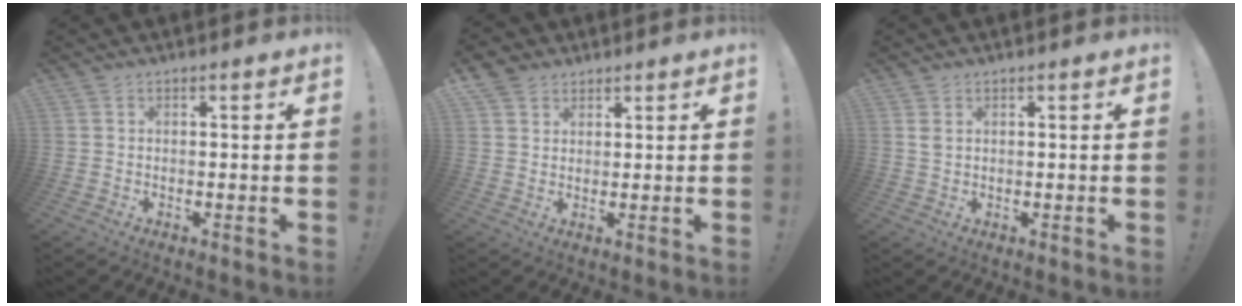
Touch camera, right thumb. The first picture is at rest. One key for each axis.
{"total": 4.4, "fx": 3.0, "fy": 3.0, "fz": 1.1, "tx": -0.019, "ty": -0.013, "tz": 0.059}
{"total": 1.7, "fx": 0.7, "fy": 1.0, "fz": 1.1, "tx": -0.018, "ty": 0.001, "tz": 0.011}